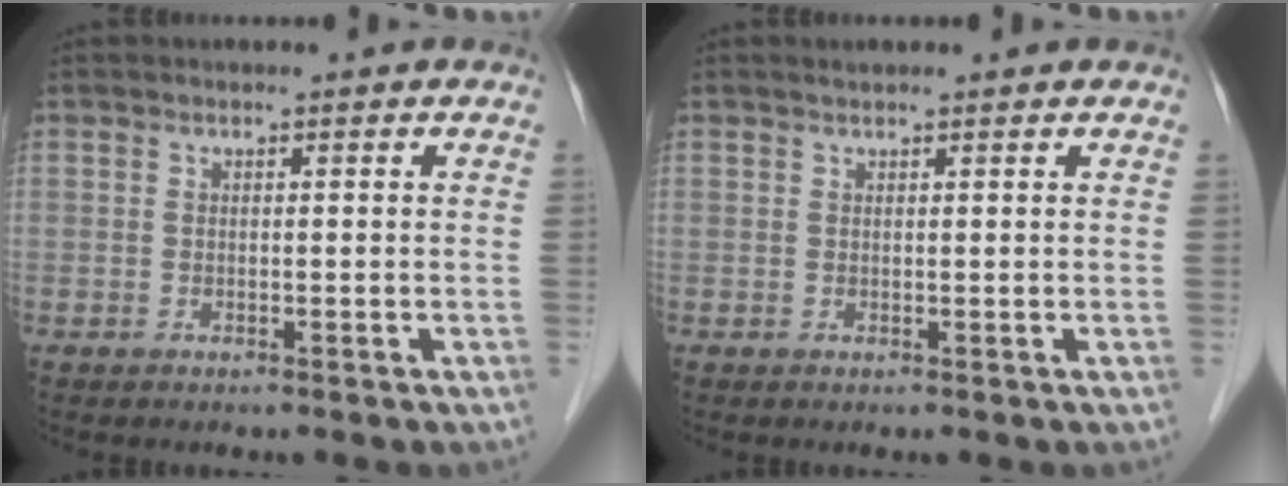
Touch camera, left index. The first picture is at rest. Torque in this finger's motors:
{"motor_torque": [0.15, -0.08, -0.01, -0.01]}